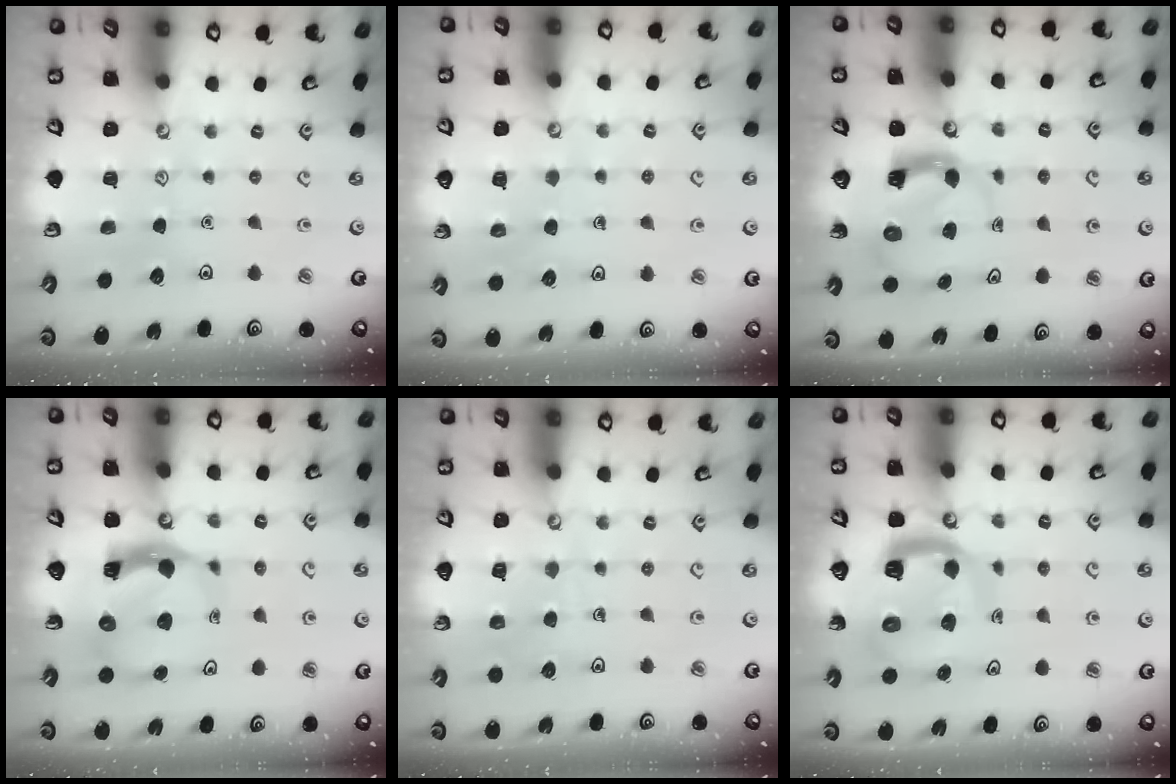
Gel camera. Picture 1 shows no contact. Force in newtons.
{"total": 6.4, "press": 6.3, "slide": 0.4}
{"total": 3.9, "press": 3.9, "slide": 0.4}
{"total": 8.2, "press": 8.1, "slide": 1.3}
{"total": 5.6, "press": 5.6, "slide": 0.5}
{"total": 11.0, "press": 10.9, "slide": 1.3}